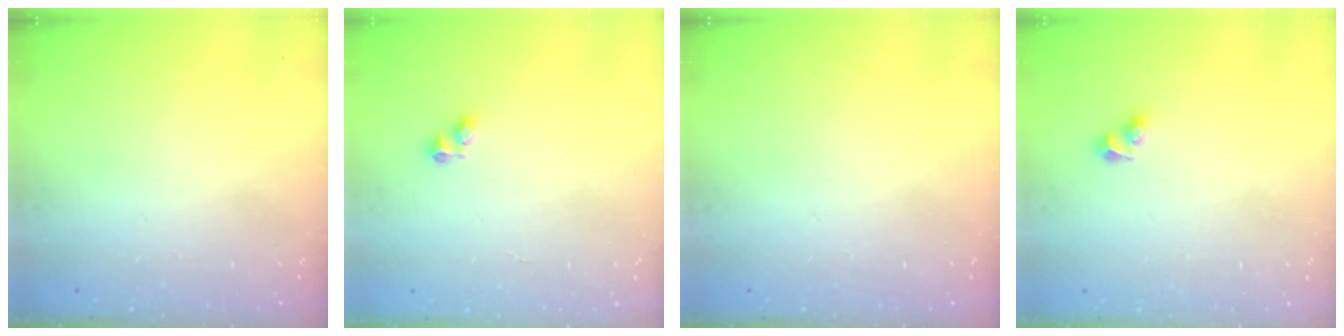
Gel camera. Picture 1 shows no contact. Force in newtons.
{"total": 2.8, "press": 2.8, "slide": 0.4}
{"total": 0.0}
{"total": 4.5, "press": 4.0, "slide": 2.0}